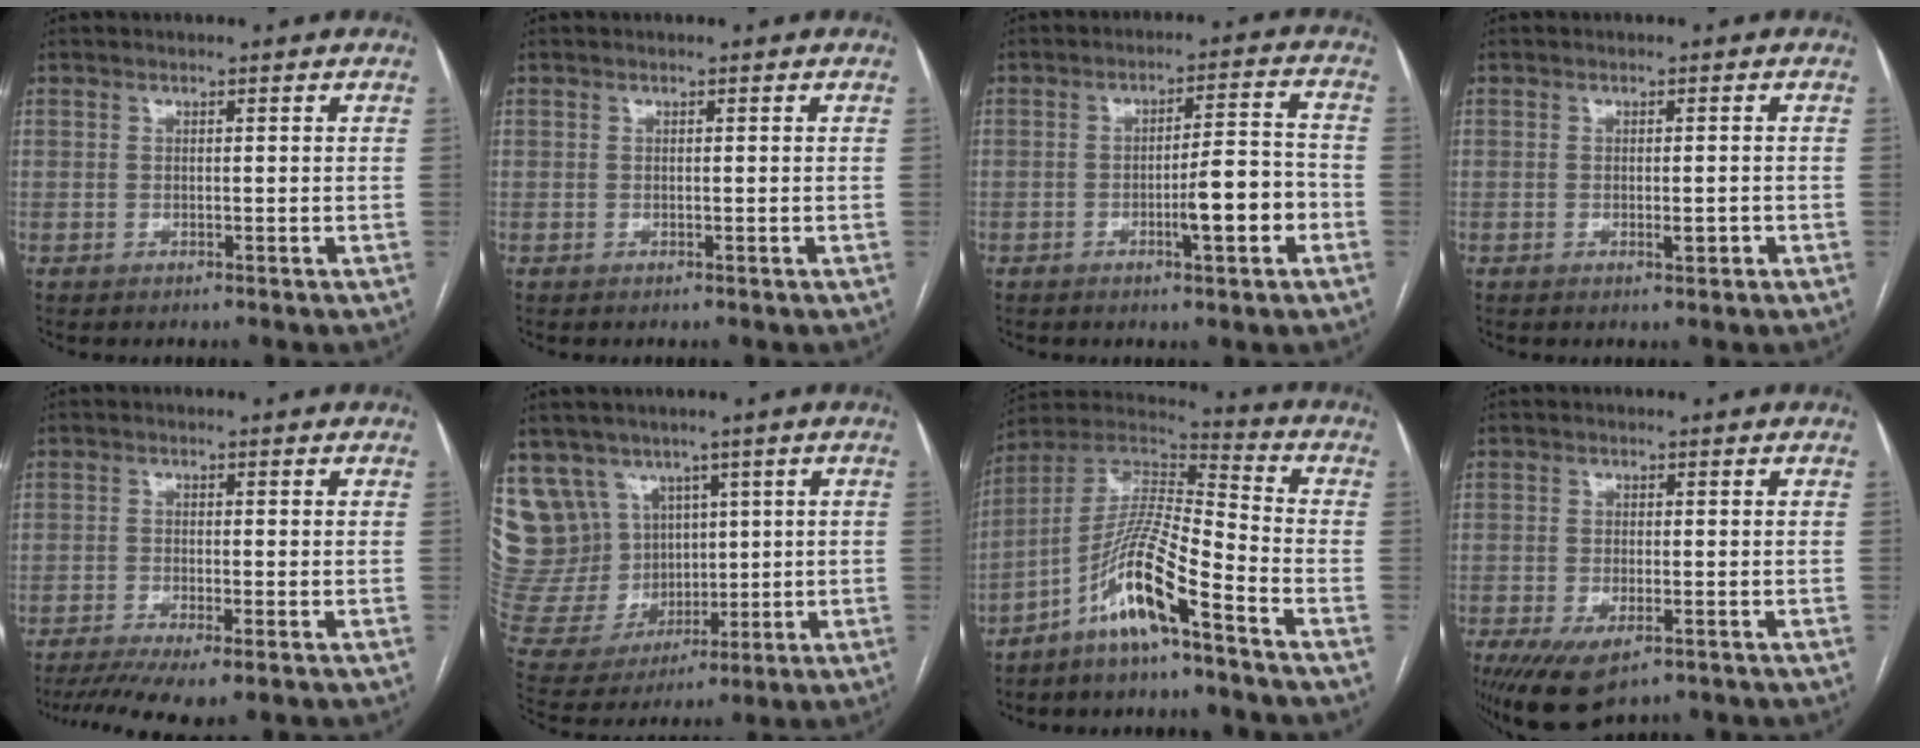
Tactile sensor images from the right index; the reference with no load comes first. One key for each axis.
{"total": 0.0}
{"total": 7.7, "fx": -2.8, "fy": 1.0, "fz": 7.1, "tx": -0.106, "ty": 0.012, "tz": -0.039}
{"total": 1.5, "fx": -0.5, "fy": 0.5, "fz": 1.4, "tx": -0.022, "ty": -0.001, "tz": -0.006}
{"total": 8.2, "fx": -5.8, "fy": 1.2, "fz": 5.7, "tx": -0.096, "ty": -0.012, "tz": -0.095}
{"total": 15.2, "fx": 7.5, "fy": 12.7, "fz": 3.7, "tx": -0.102, "ty": 0.067, "tz": 0.180}
{"total": 12.2, "fx": -7.2, "fy": 0.7, "fz": 9.8, "tx": -0.196, "ty": 0.004, "tz": -0.145}
{"total": 7.3, "fx": -4.1, "fy": 2.8, "fz": 5.4, "tx": -0.094, "ty": -0.017, "tz": -0.062}